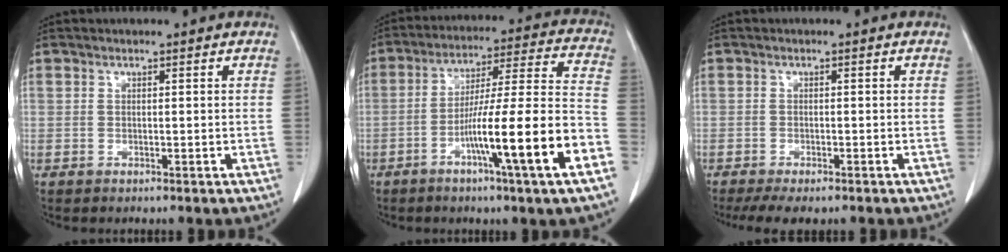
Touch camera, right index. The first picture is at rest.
{"total": 17.5, "force": [-7.3, -0.9, 15.9], "torque": [-0.254, -0.002, -0.120]}
{"total": 6.4, "force": [-5.1, 2.0, 3.3], "torque": [-0.043, -0.008, -0.072]}